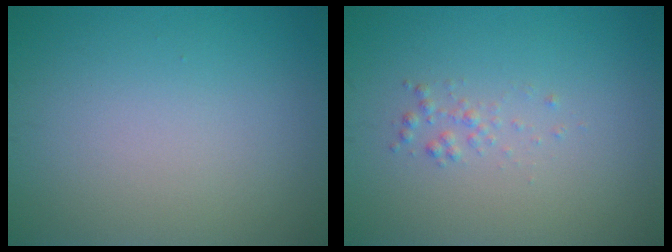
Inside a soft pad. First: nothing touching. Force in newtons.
{"total": 0.9, "press": 0.9, "slide": 0.0}